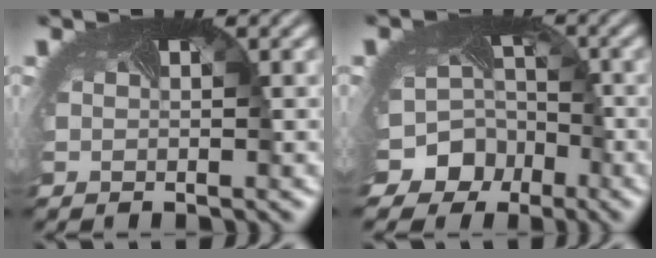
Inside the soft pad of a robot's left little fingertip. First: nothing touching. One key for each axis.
{"total": 10.3, "fx": -6.2, "fy": 7.9, "fz": 2.0, "tx": -0.047, "ty": -0.041, "tz": -0.102}